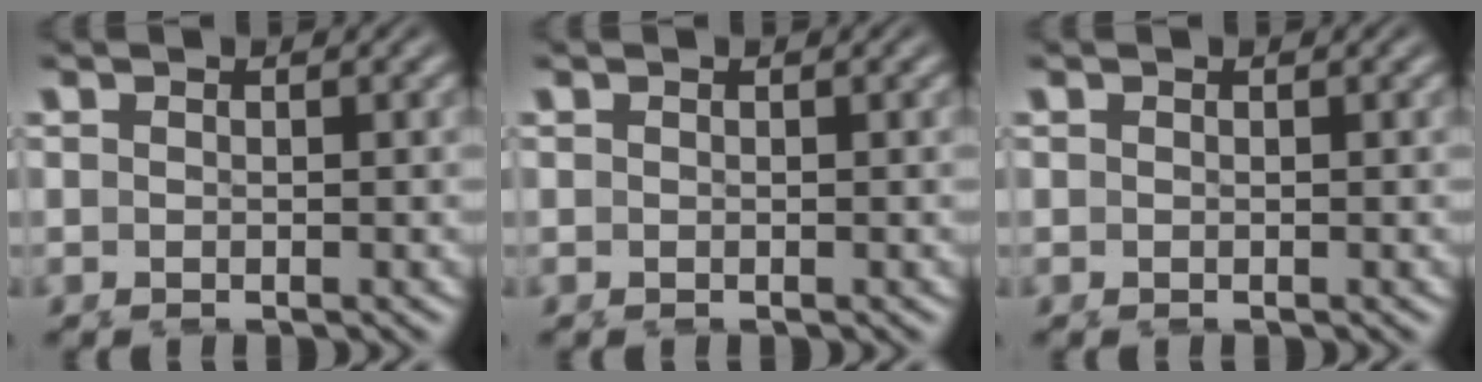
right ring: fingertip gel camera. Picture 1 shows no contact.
{"total": 0.0}
{"total": 0.0}